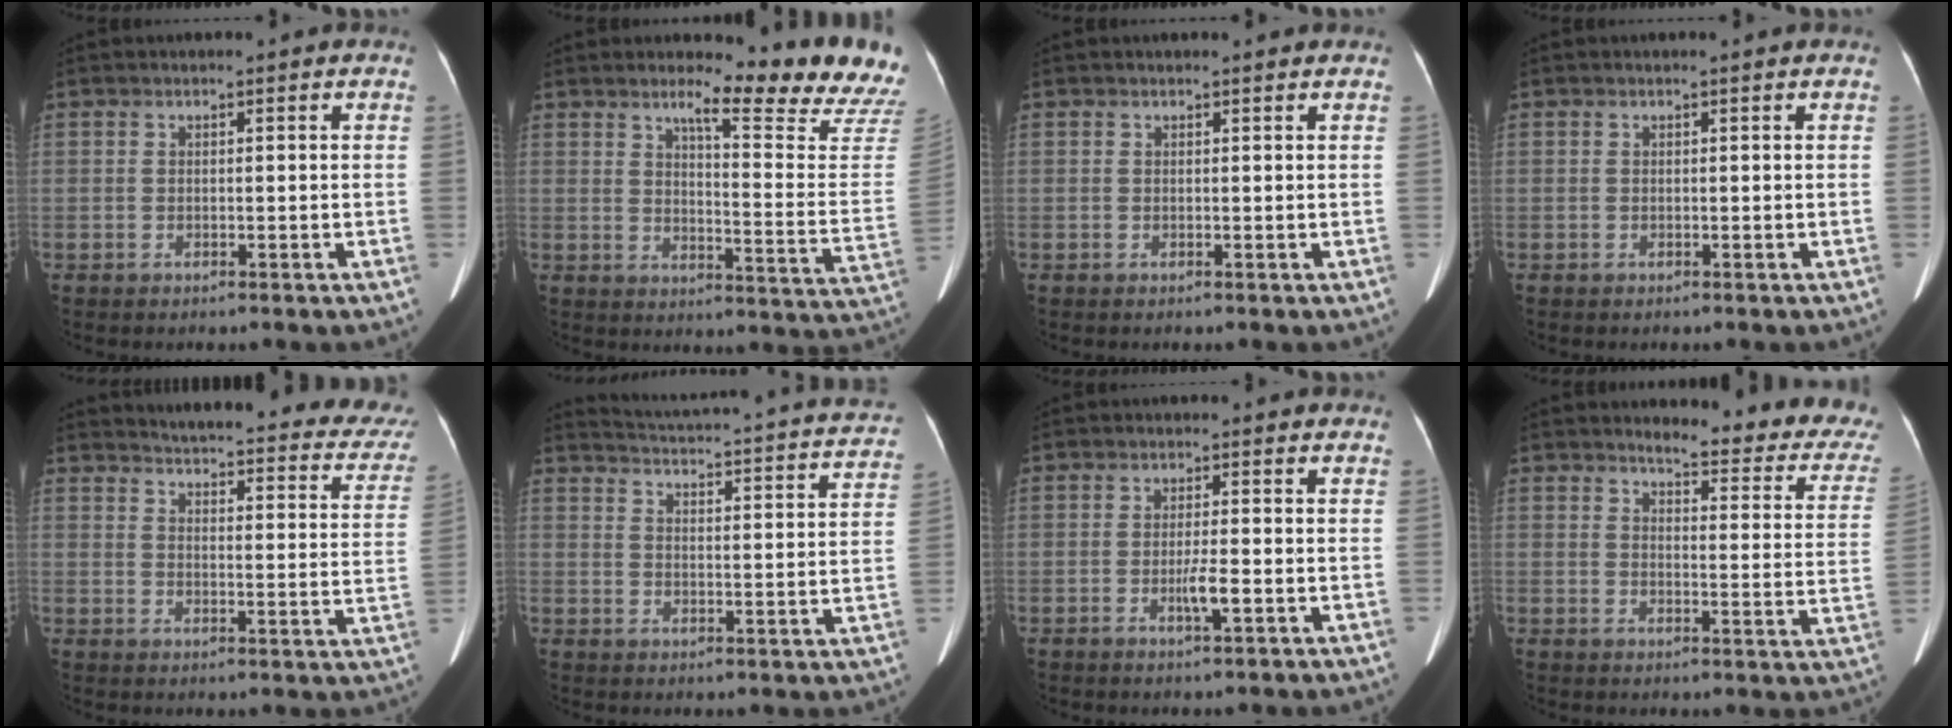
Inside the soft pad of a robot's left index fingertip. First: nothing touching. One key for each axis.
{"total": 15.7, "fx": 14.3, "fy": -0.9, "fz": 6.4, "tx": -0.093, "ty": -0.106, "tz": 0.166}
{"total": 1.1, "fx": 1.1, "fy": 0.2, "fz": 0.2, "tx": -0.013, "ty": 0.009, "tz": 0.012}
{"total": 0.0}
{"total": 25.5, "fx": 23.4, "fy": 5.0, "fz": 8.9, "tx": -0.112, "ty": -0.068, "tz": 0.255}
{"total": 22.4, "fx": 20.9, "fy": 2.6, "fz": 7.7, "tx": -0.119, "ty": -0.044, "tz": 0.247}
{"total": 2.7, "fx": -1.0, "fy": 0.1, "fz": 2.5, "tx": -0.049, "ty": -0.004, "tz": -0.016}
{"total": 16.4, "fx": 15.1, "fy": 2.8, "fz": 5.8, "tx": -0.044, "ty": -0.072, "tz": 0.149}